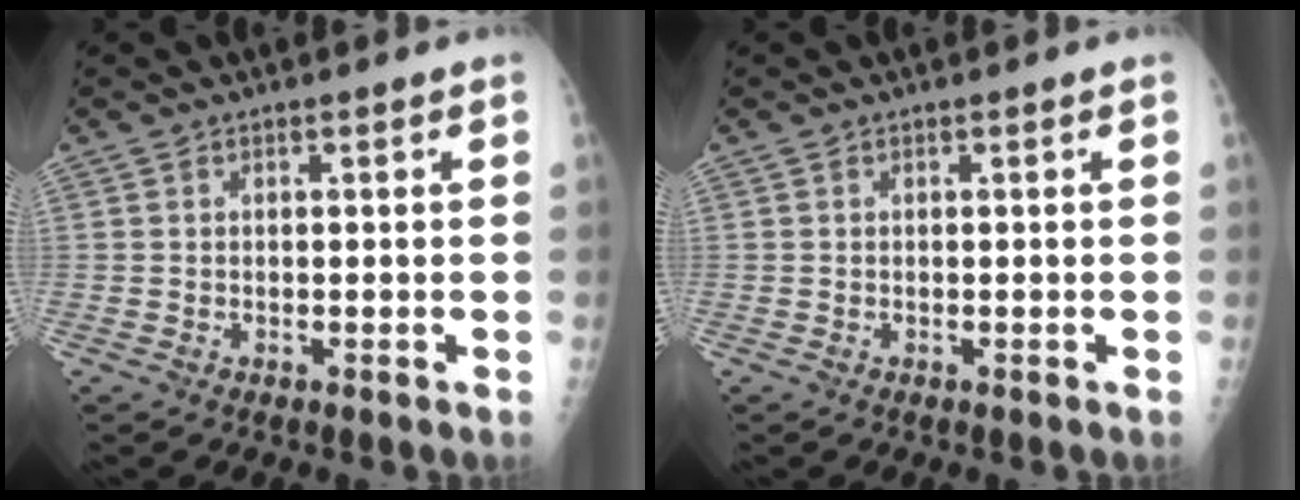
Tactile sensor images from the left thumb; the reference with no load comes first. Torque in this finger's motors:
{"motor_torque": [0.00, 0.00, 0.00, 0.00, 0.00]}